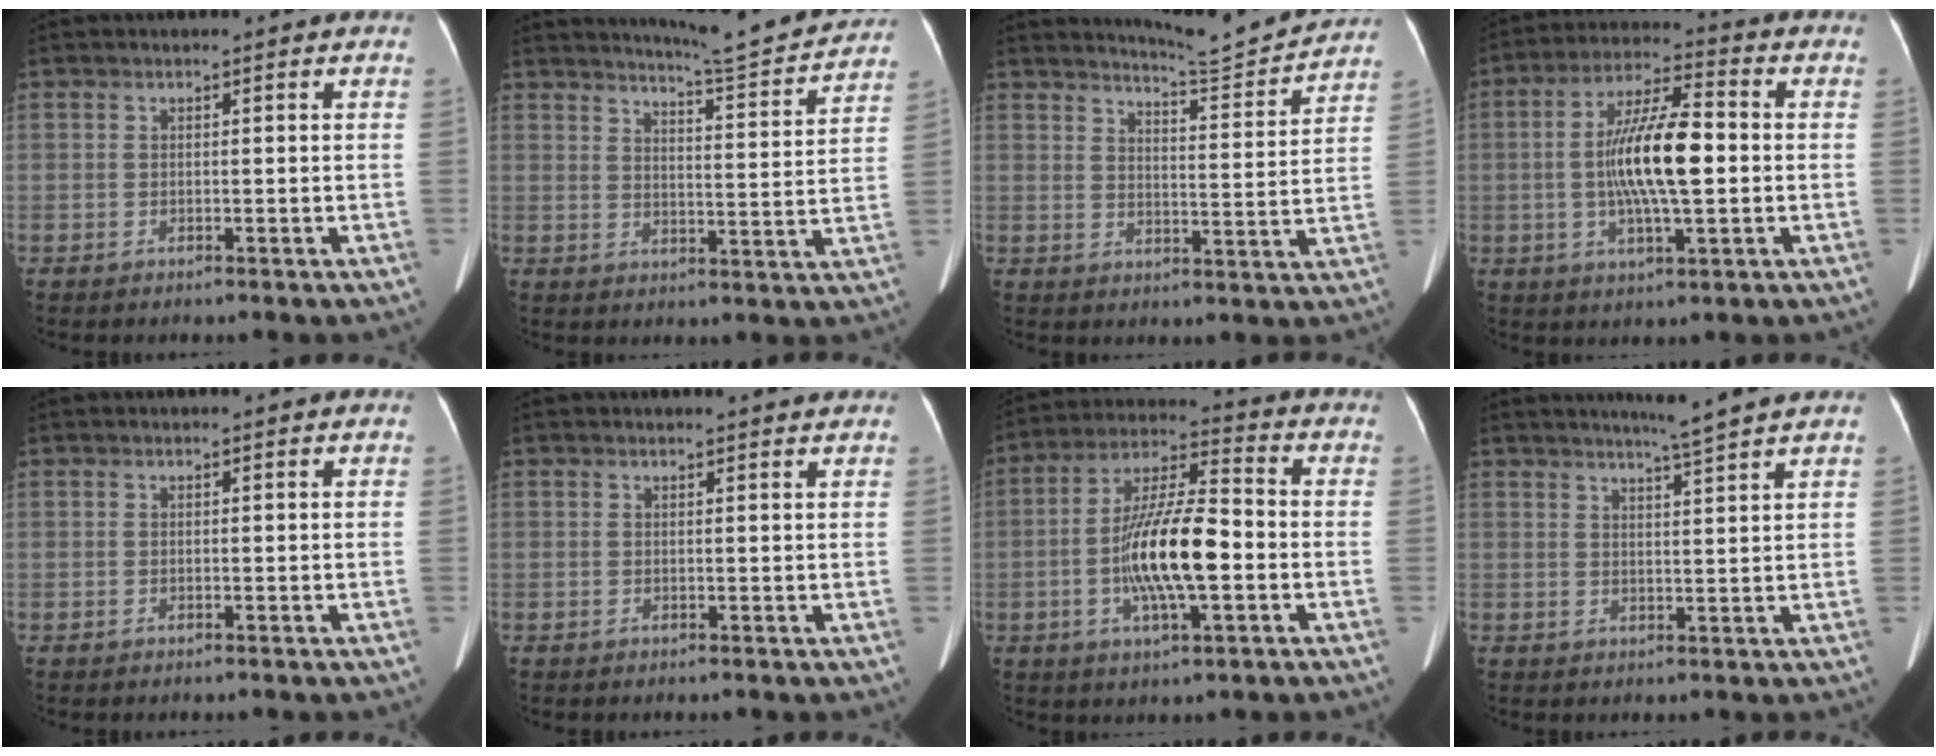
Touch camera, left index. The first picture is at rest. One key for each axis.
{"total": 13.4, "fx": 12.8, "fy": -0.1, "fz": 3.9, "tx": -0.061, "ty": -0.026, "tz": 0.162}
{"total": 10.0, "fx": 9.9, "fy": -0.8, "fz": 1.5, "tx": -0.036, "ty": -0.024, "tz": 0.137}
{"total": 12.4, "fx": -0.8, "fy": 2.6, "fz": 12.1, "tx": -0.230, "ty": 0.008, "tz": -0.013}
{"total": 0.0}
{"total": 1.3, "fx": 1.3, "fy": -0.3, "fz": 0.2, "tx": -0.013, "ty": -0.005, "tz": 0.012}
{"total": 13.4, "fx": -2.8, "fy": 2.9, "fz": 12.8, "tx": -0.249, "ty": 0.006, "tz": -0.048}
{"total": 4.7, "fx": 4.0, "fy": -1.4, "fz": 1.9, "tx": -0.033, "ty": -0.009, "tz": 0.060}